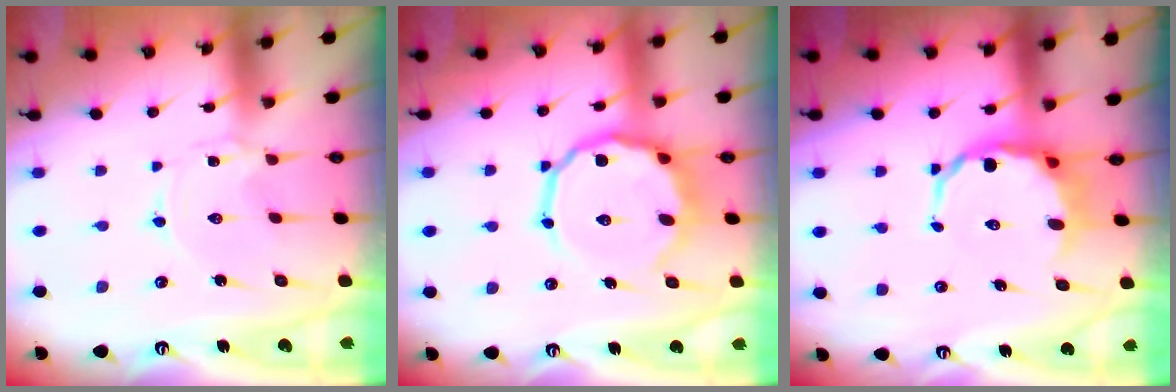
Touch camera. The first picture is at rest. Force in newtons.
{"total": 13.8, "press": 13.5, "slide": 2.7}
{"total": 9.2, "press": 8.9, "slide": 2.5}